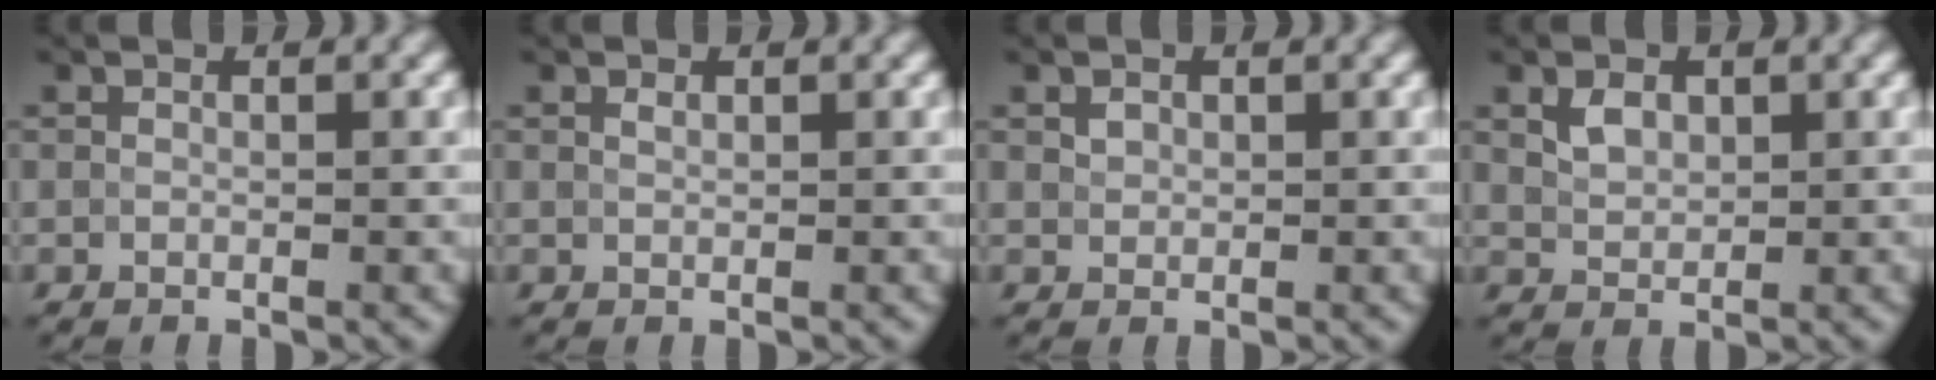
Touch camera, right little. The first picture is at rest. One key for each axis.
{"total": 0.5, "fx": 0.4, "fy": 0.2, "fz": 0.3, "tx": -0.007, "ty": 0.000, "tz": 0.009}
{"total": 0.8, "fx": 0.4, "fy": 0.6, "fz": 0.3, "tx": -0.007, "ty": -0.002, "tz": 0.010}
{"total": 1.9, "fx": 0.9, "fy": 1.3, "fz": 1.1, "tx": -0.022, "ty": 0.000, "tz": 0.020}